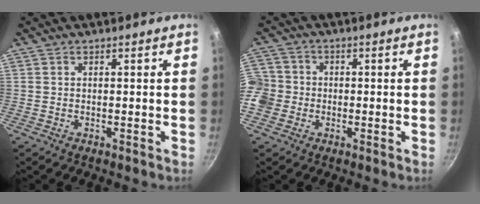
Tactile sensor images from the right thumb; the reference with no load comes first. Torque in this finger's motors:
{"motor_torque": [0.89, 1.18, 0.66, -0.01, 0.15]}